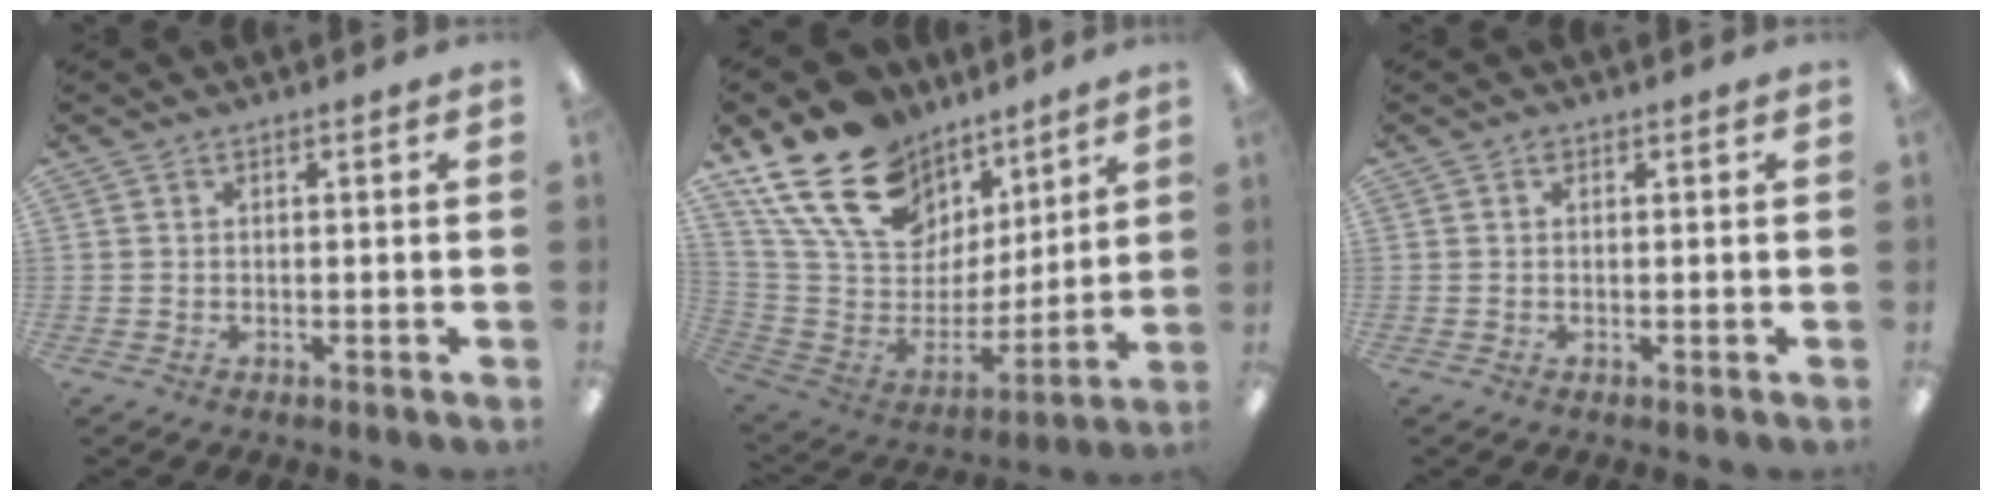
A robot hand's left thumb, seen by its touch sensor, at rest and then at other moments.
{"total": 21.4, "force": [13.3, 13.8, 9.4], "torque": [-0.185, -0.073, 0.263]}
{"total": 0.6, "force": [0.3, 0.5, 0.3], "torque": [-0.007, 0.003, 0.006]}